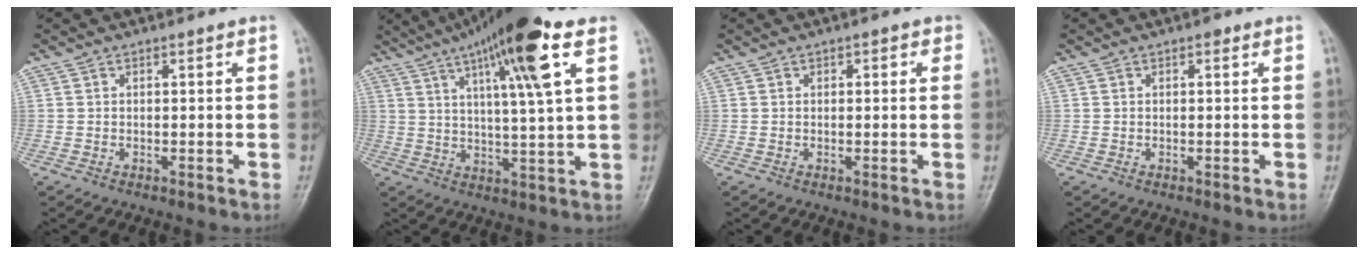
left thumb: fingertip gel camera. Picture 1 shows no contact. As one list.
[{"total": 17.0, "force": [8.3, 2.1, 14.7], "torque": [-0.238, -0.011, 0.130]}, {"total": 1.9, "force": [0.6, 1.2, 1.3], "torque": [-0.005, 0.002, 0.003]}, {"total": 0.7, "force": [0.3, 0.4, 0.4], "torque": [-0.001, 0.001, -0.001]}]